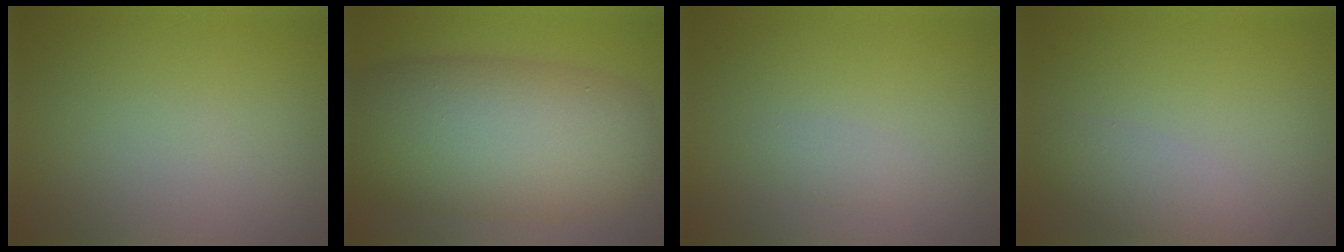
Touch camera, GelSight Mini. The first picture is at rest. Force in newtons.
{"total": 11.5, "press": 11.5, "slide": 0.6}
{"total": 0.9, "press": 0.9, "slide": 0.0}
{"total": 2.3, "press": 2.3, "slide": 0.2}